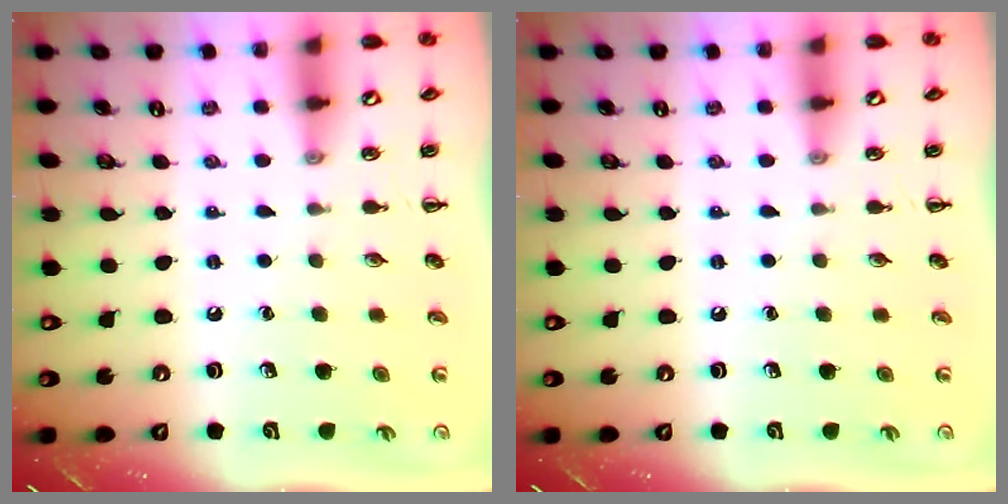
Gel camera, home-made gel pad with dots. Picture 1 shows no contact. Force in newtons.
{"total": 0.0}